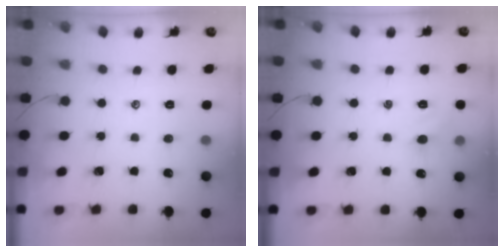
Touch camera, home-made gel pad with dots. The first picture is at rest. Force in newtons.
{"total": 4.9, "press": 4.7, "slide": 1.3}